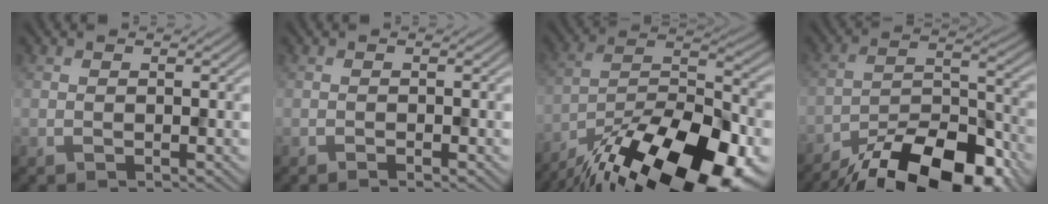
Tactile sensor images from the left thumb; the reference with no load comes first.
{"total": 0.8, "force": [-0.6, 0.0, 0.6], "torque": [-0.011, 0.000, -0.010]}
{"total": 20.8, "force": [-15.0, 7.0, 12.7], "torque": [-0.205, -0.045, -0.236]}
{"total": 18.2, "force": [-14.2, 6.7, 9.3], "torque": [-0.156, -0.033, -0.210]}